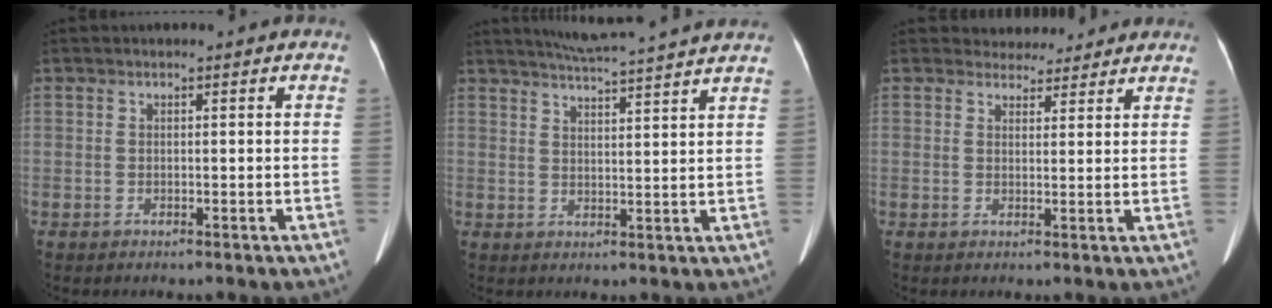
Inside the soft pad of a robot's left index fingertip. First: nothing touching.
{"total": 13.0, "force": [11.9, -0.9, 5.2], "torque": [-0.092, 0.005, 0.154]}
{"total": 5.3, "force": [4.9, 2.1, 0.2], "torque": [0.004, 0.011, 0.056]}